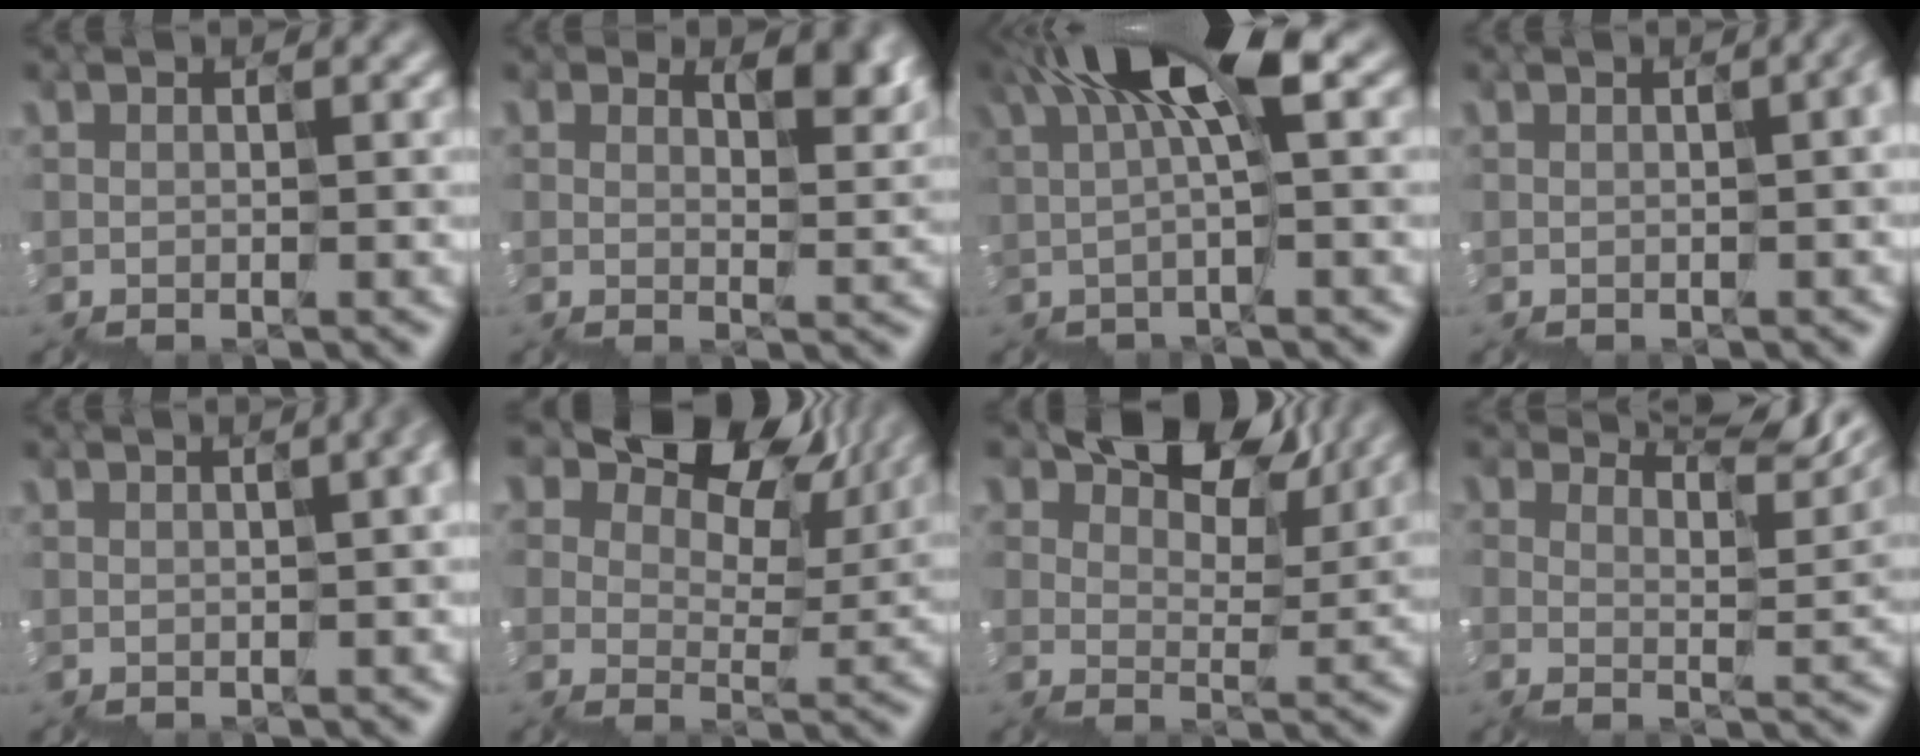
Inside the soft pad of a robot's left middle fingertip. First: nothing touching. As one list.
[{"total": 3.4, "force": [1.8, 1.5, 2.4], "torque": [-0.031, 0.000, 0.027]}, {"total": 6.4, "force": [2.3, 1.3, 5.8], "torque": [-0.116, 0.011, 0.033]}, {"total": 6.2, "force": [0.3, 3.1, 5.4], "torque": [-0.048, 0.022, 0.008]}, {"total": 9.3, "force": [1.3, 4.7, 7.9], "torque": [-0.085, 0.031, 0.022]}, {"total": 9.4, "force": [6.3, 5.7, 4.1], "torque": [-0.074, -0.002, 0.118]}, {"total": 6.6, "force": [5.5, 3.0, 2.2], "torque": [-0.047, 0.000, 0.096]}, {"total": 5.0, "force": [4.6, 0.6, 1.8], "torque": [-0.027, 0.012, 0.068]}]